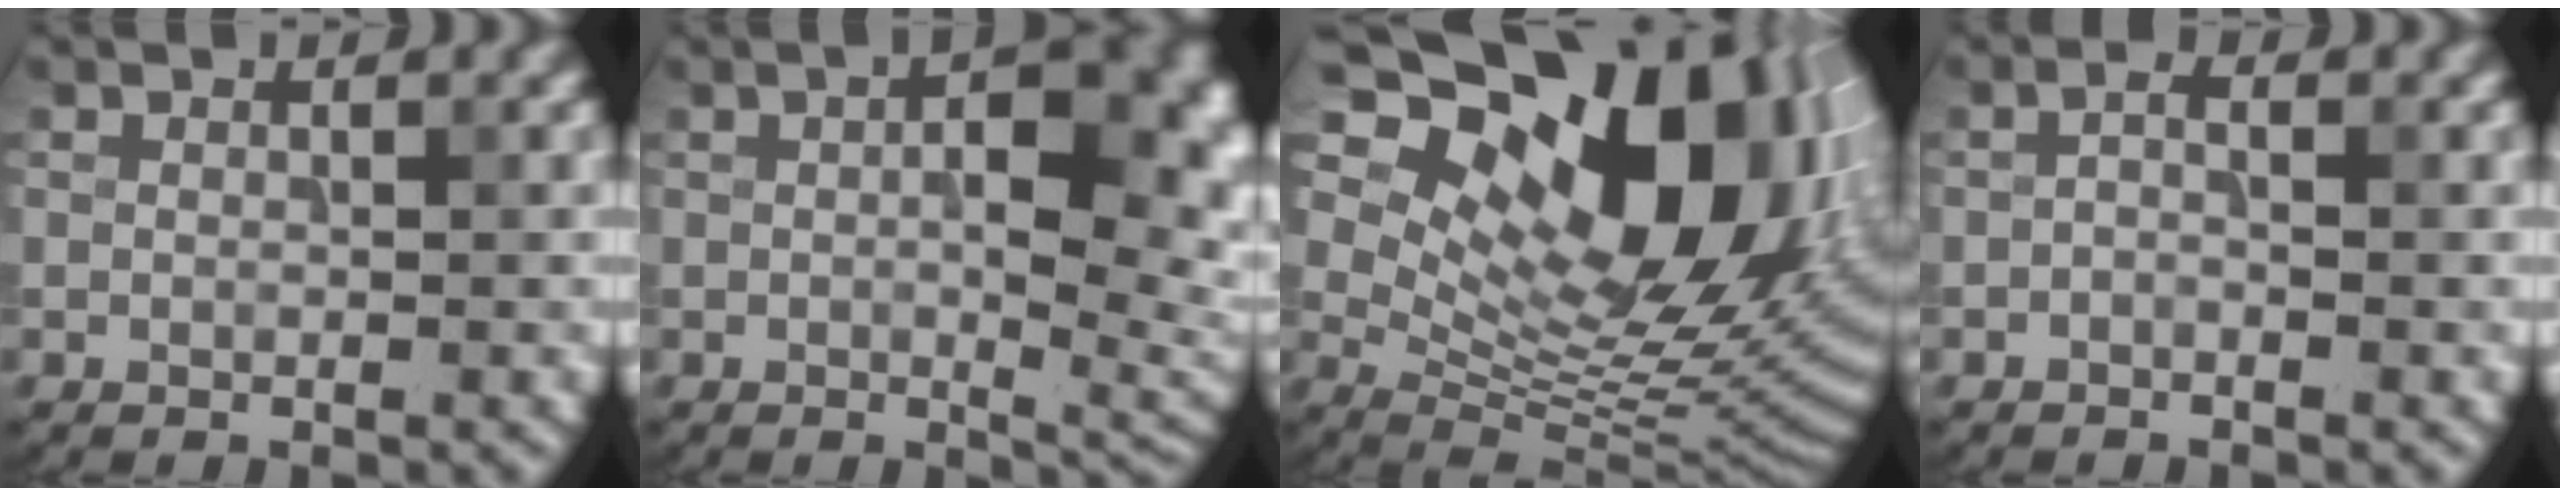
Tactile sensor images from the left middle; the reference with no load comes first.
{"total": 11.6, "force": [1.4, 5.2, 10.3], "torque": [-0.113, 0.013, 0.017]}
{"total": 17.2, "force": [8.3, 9.0, 12.1], "torque": [-0.188, 0.036, 0.146]}
{"total": 0.9, "force": [-0.6, 0.3, 0.6], "torque": [-0.013, 0.001, -0.014]}